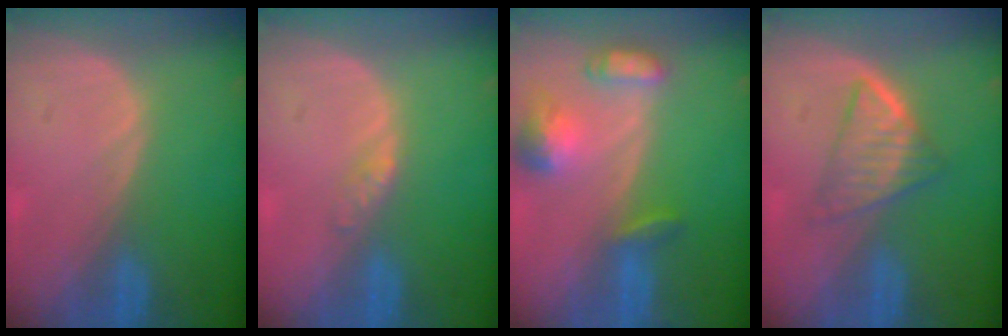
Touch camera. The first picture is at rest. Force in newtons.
{"total": 1.4, "press": 1.4, "slide": 0.1}
{"total": 6.8, "press": 6.4, "slide": 2.4}
{"total": 5.3, "press": 5.0, "slide": 1.8}